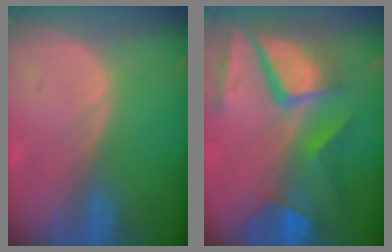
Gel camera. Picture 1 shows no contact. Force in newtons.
{"total": 11.8, "press": 9.8, "slide": 6.6}